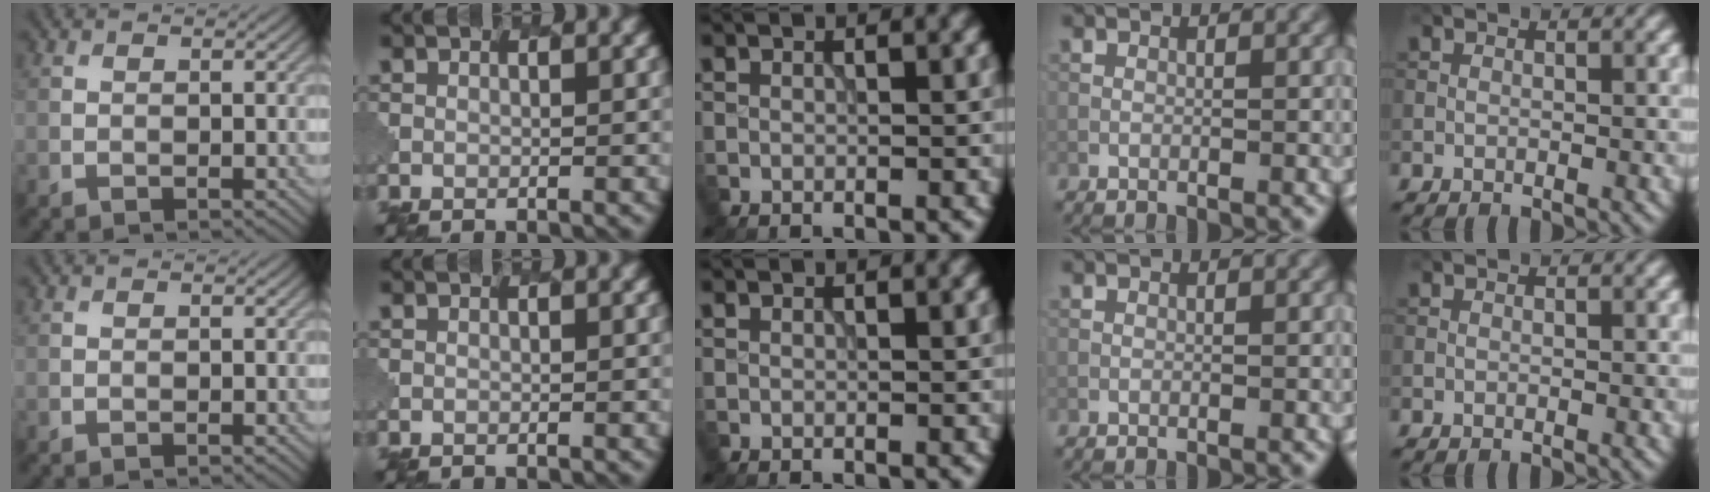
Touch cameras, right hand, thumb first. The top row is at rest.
{}